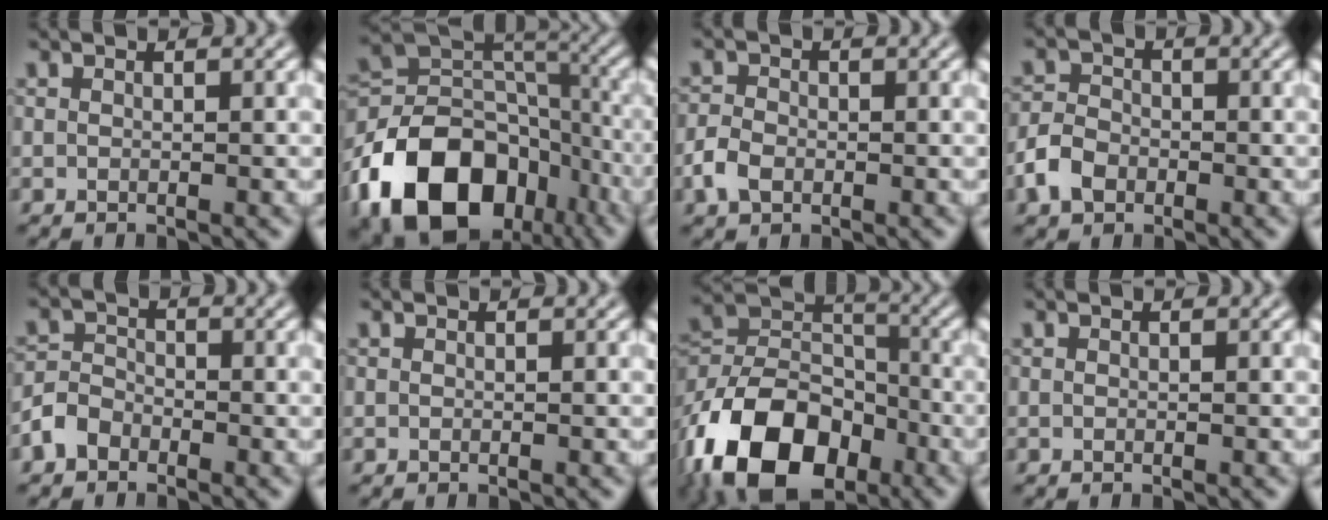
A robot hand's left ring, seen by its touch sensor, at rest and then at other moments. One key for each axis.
{"total": 14.5, "fx": -7.3, "fy": 9.7, "fz": 7.9, "tx": -0.154, "ty": 0.003, "tz": -0.135}
{"total": 2.4, "fx": -1.0, "fy": 1.8, "fz": 1.3, "tx": -0.025, "ty": 0.000, "tz": -0.026}
{"total": 3.2, "fx": -1.5, "fy": 2.3, "fz": 1.6, "tx": -0.032, "ty": 0.002, "tz": -0.036}
{"total": 2.5, "fx": -1.6, "fy": 1.7, "fz": 0.8, "tx": -0.013, "ty": 0.008, "tz": -0.041}
{"total": 0.0}
{"total": 14.2, "fx": -7.6, "fy": 8.9, "fz": 8.0, "tx": -0.170, "ty": 0.003, "tz": -0.147}
{"total": 0.0}